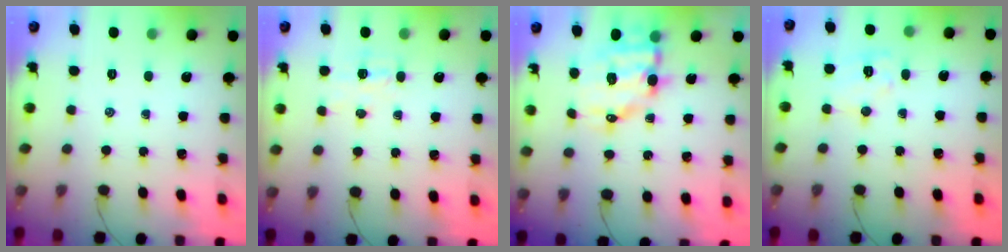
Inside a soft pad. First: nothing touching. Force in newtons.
{"total": 4.4, "press": 4.3, "slide": 1.1}
{"total": 10.5, "press": 10.2, "slide": 2.4}
{"total": 8.6, "press": 8.6, "slide": 0.4}